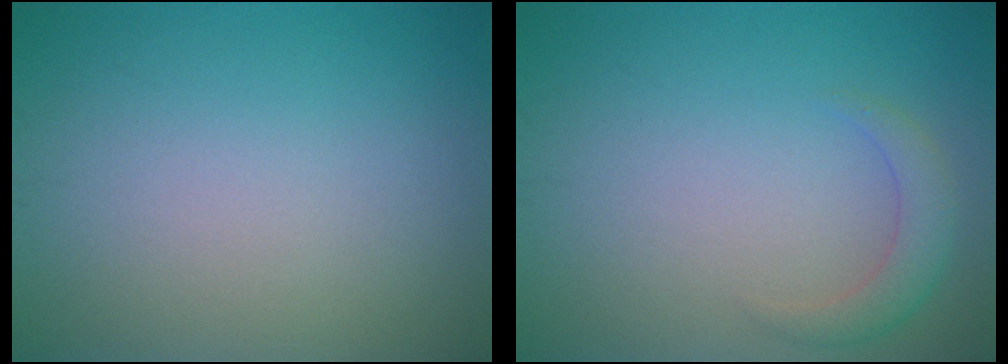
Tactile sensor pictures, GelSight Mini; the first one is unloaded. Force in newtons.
{"total": 2.1, "press": 2.1, "slide": 0.2}